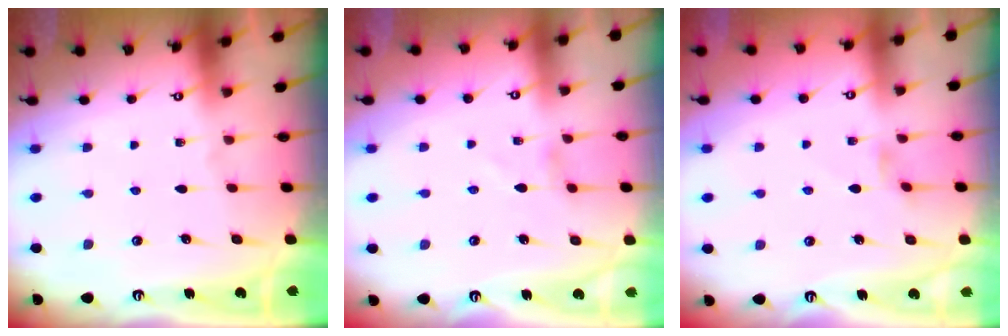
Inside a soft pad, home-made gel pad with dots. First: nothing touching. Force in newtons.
{"total": 0.8, "press": 0.8, "slide": 0.3}
{"total": 1.2, "press": 1.1, "slide": 0.3}